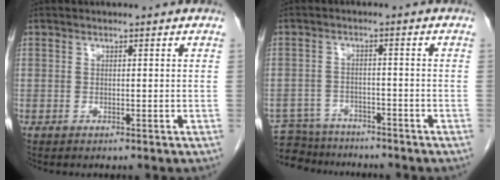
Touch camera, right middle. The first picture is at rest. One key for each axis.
{"total": 8.4, "fx": -7.9, "fy": 3.0, "fz": 0.9, "tx": -0.019, "ty": 0.006, "tz": -0.124}